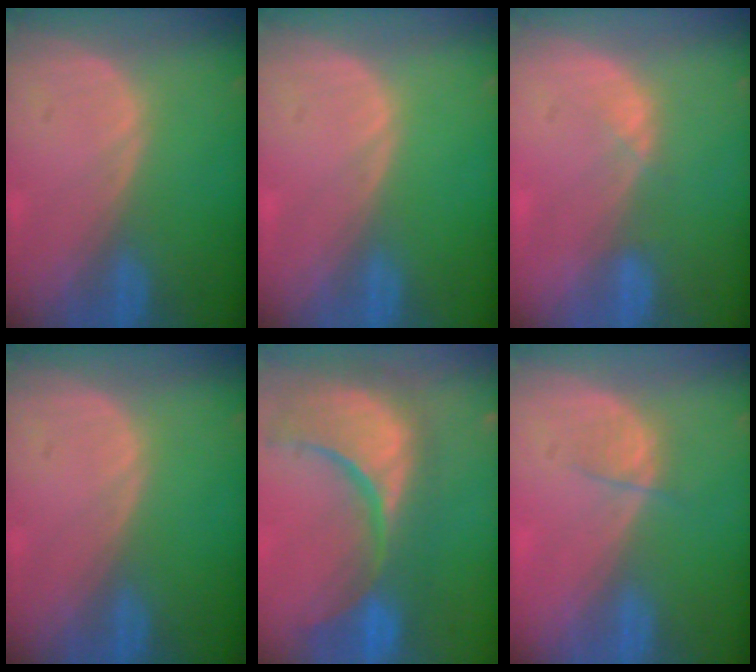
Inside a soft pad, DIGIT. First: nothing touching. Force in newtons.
{"total": 0.0}
{"total": 1.4, "press": 1.2, "slide": 0.7}
{"total": 0.0}
{"total": 14.9, "press": 12.0, "slide": 8.9}
{"total": 2.2, "press": 2.0, "slide": 0.9}